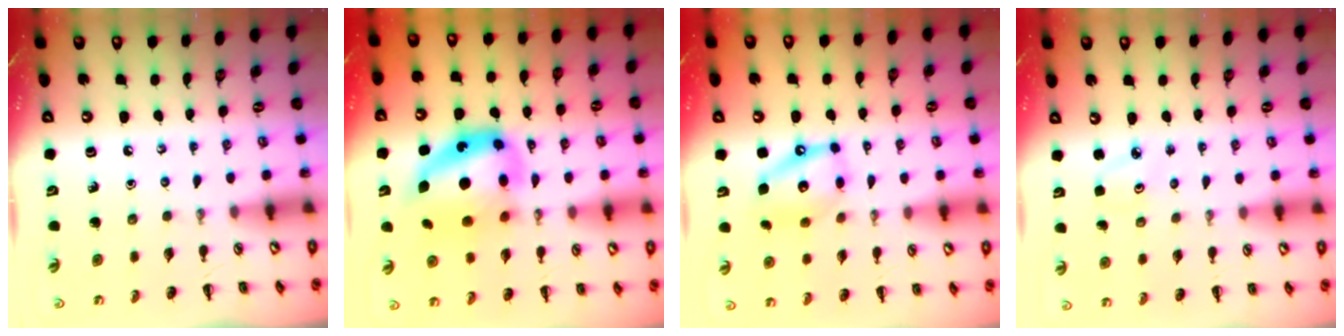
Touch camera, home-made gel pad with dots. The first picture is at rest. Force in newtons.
{"total": 16.0, "press": 15.5, "slide": 3.9}
{"total": 13.0, "press": 12.8, "slide": 2.7}
{"total": 2.5, "press": 2.4, "slide": 0.7}